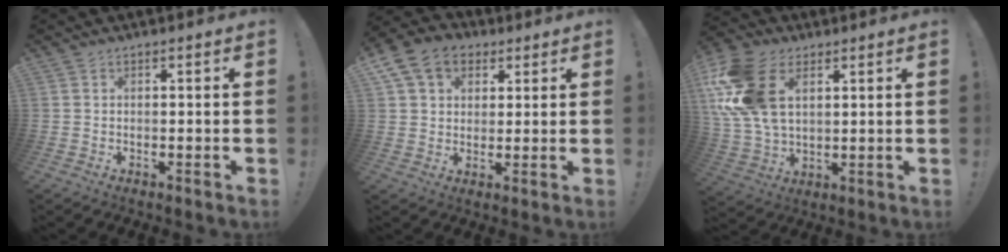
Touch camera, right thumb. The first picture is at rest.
{"total": 12.2, "force": [5.3, 9.3, 5.8], "torque": [-0.091, -0.012, 0.107]}
{"total": 19.5, "force": [6.4, 12.6, 13.4], "torque": [-0.274, -0.022, 0.119]}